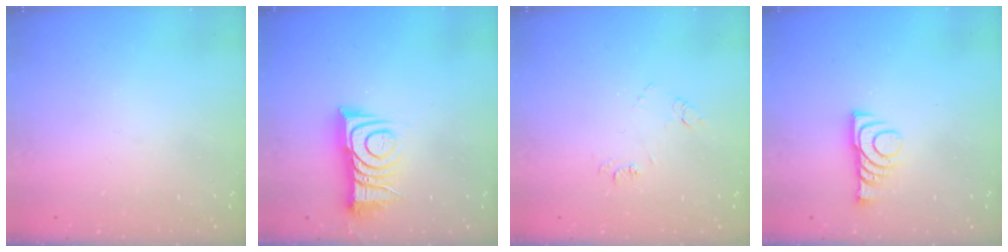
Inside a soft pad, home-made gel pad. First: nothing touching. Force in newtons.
{"total": 10.8, "press": 10.8, "slide": 0.3}
{"total": 7.9, "press": 7.9, "slide": 0.6}
{"total": 8.2, "press": 8.1, "slide": 1.0}